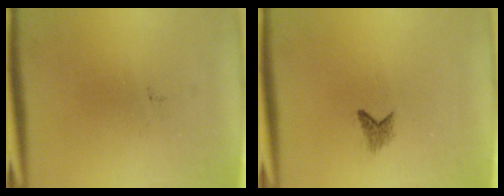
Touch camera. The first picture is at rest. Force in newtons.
{"total": 1.2}